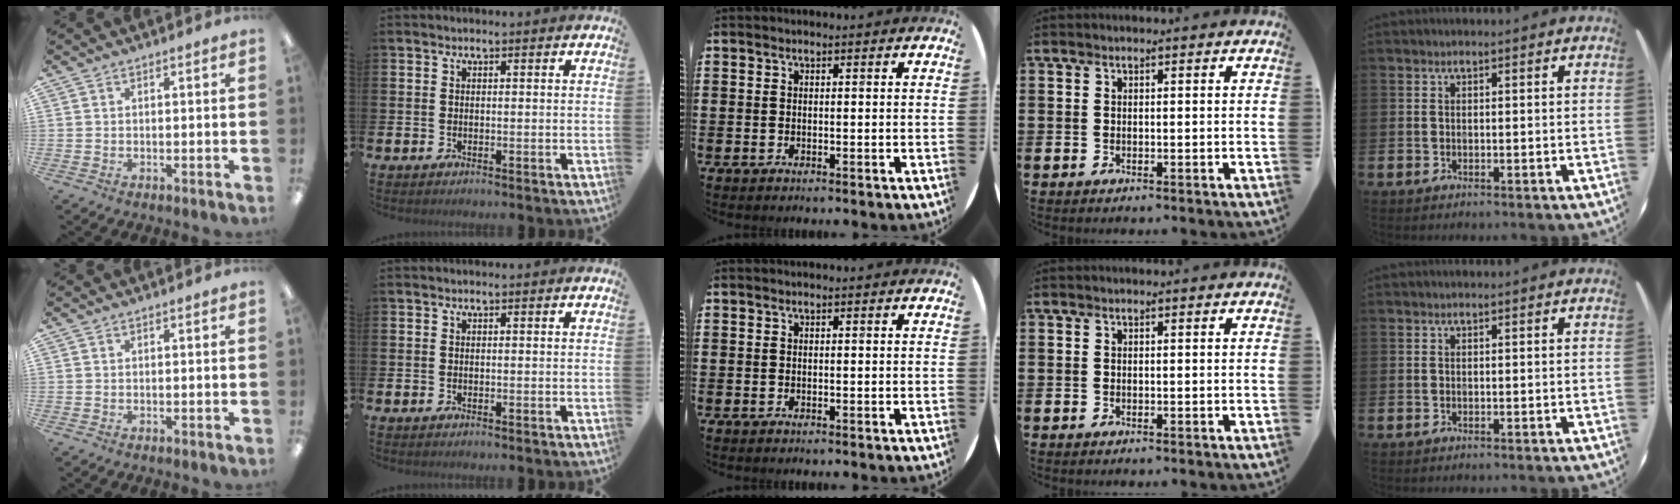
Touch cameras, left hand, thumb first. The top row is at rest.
{}